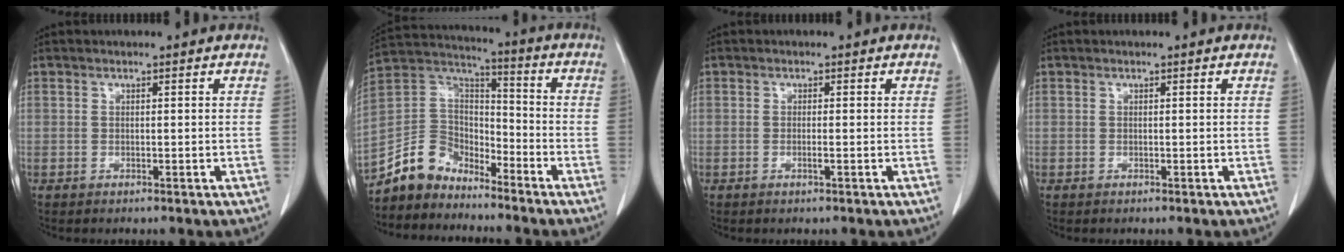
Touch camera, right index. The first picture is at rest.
{"total": 9.9, "force": [-8.2, 5.3, 1.5], "torque": [-0.042, 0.045, -0.160]}
{"total": 1.0, "force": [-0.5, -0.1, 0.9], "torque": [-0.017, 0.000, -0.008]}
{"total": 0.0}